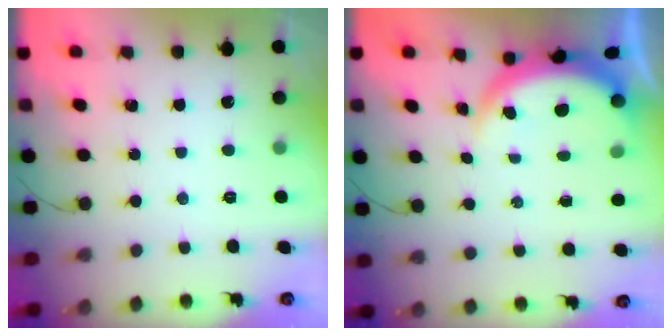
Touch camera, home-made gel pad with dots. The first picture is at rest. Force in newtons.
{"total": 6.0, "press": 5.7, "slide": 1.8}